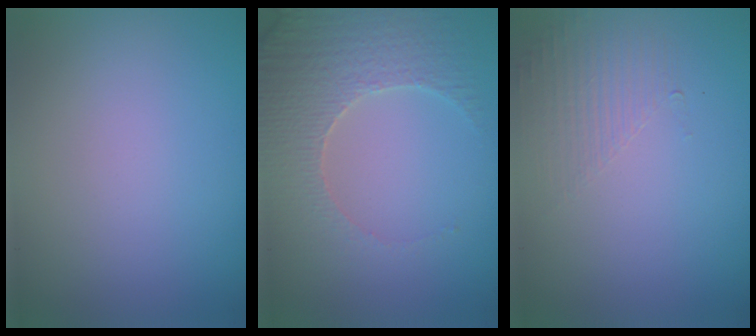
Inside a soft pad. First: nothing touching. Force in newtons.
{"total": 4.1, "press": 4.1, "slide": 0.4}
{"total": 1.6, "press": 0.4, "slide": 1.5}